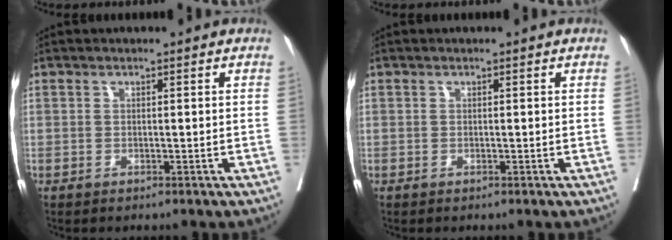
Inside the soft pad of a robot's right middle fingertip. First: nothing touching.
{"total": 0.0}